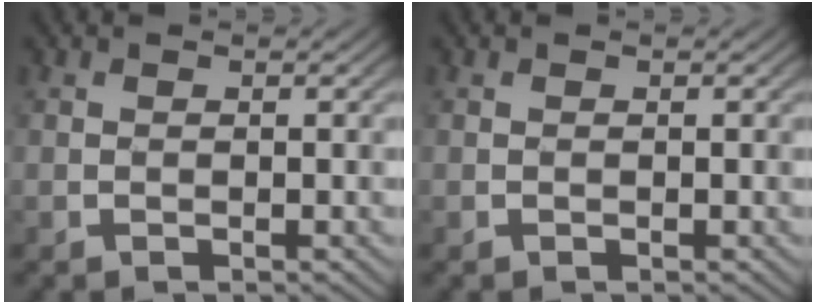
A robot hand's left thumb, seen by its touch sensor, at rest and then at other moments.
{"total": 0.0}